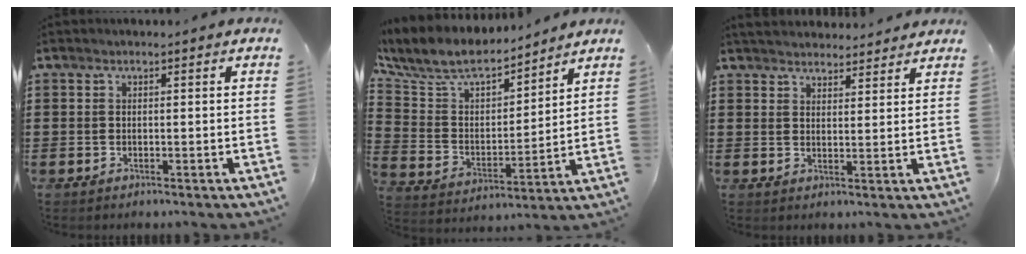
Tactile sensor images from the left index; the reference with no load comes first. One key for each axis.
{"total": 8.2, "fx": 7.2, "fy": 2.5, "fz": 2.9, "tx": -0.094, "ty": -0.044, "tz": 0.124}
{"total": 3.4, "fx": 3.4, "fy": 0.6, "fz": 0.0, "tx": -0.012, "ty": -0.008, "tz": 0.065}